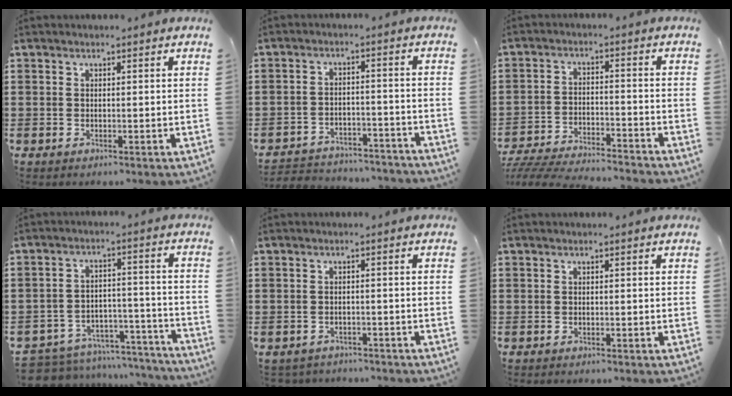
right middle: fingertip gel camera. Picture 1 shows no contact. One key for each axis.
{"total": 3.9, "fx": -3.8, "fy": 0.6, "fz": 0.2, "tx": -0.008, "ty": 0.006, "tz": -0.083}
{"total": 5.9, "fx": -5.8, "fy": 0.3, "fz": 1.1, "tx": -0.033, "ty": -0.001, "tz": -0.120}
{"total": 6.3, "fx": -6.1, "fy": 1.6, "fz": 0.8, "tx": -0.026, "ty": 0.013, "tz": -0.124}
{"total": 1.5, "fx": -1.4, "fy": 0.4, "fz": -0.2, "tx": -0.003, "ty": 0.001, "tz": -0.034}
{"total": 0.0}